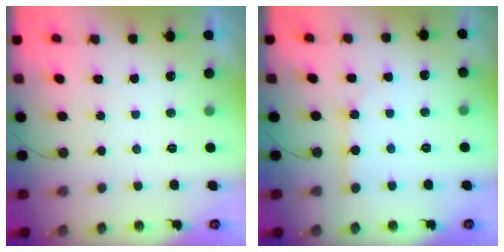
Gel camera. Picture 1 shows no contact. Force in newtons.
{"total": 3.2, "press": 3.2, "slide": 0.2}